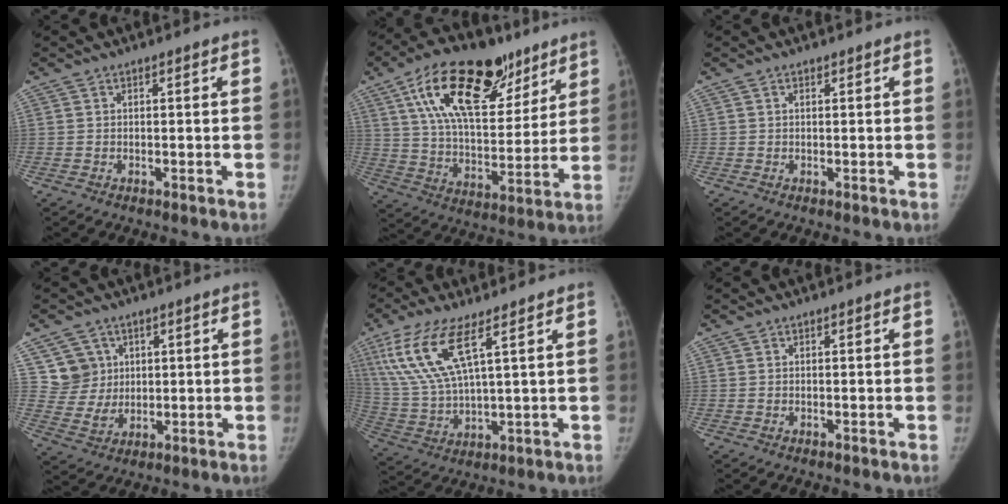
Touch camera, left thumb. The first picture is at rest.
{"total": 25.0, "force": [13.8, 12.3, 16.8], "torque": [-0.244, -0.026, 0.236]}
{"total": 0.0}
{"total": 6.9, "force": [2.6, 6.3, 1.0], "torque": [0.017, -0.019, 0.056]}
{"total": 13.6, "force": [6.6, 3.8, 11.3], "torque": [-0.256, -0.023, 0.136]}
{"total": 0.0}